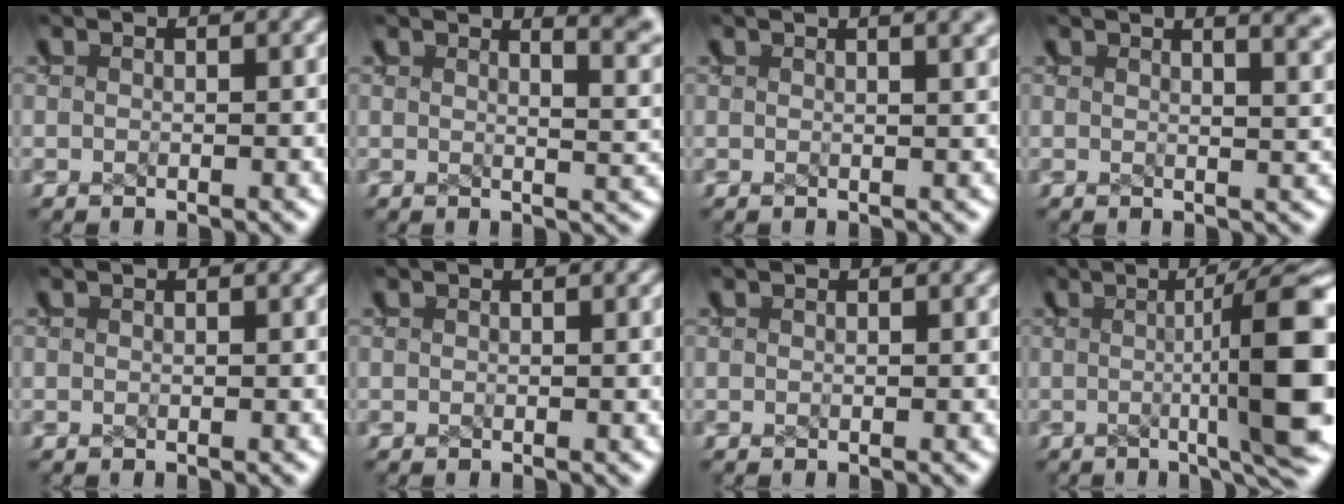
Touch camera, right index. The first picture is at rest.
{"total": 6.0, "force": [3.9, 2.2, 4.1], "torque": [-0.035, 0.014, 0.048]}
{"total": 1.5, "force": [1.2, -0.2, 0.9], "torque": [-0.013, 0.000, 0.021]}
{"total": 4.3, "force": [3.1, 1.2, 2.8], "torque": [-0.028, 0.010, 0.041]}
{"total": 0.0}
{"total": 0.0}
{"total": 0.0}
{"total": 11.0, "force": [-2.9, 1.8, 10.4], "torque": [-0.081, 0.020, -0.044]}